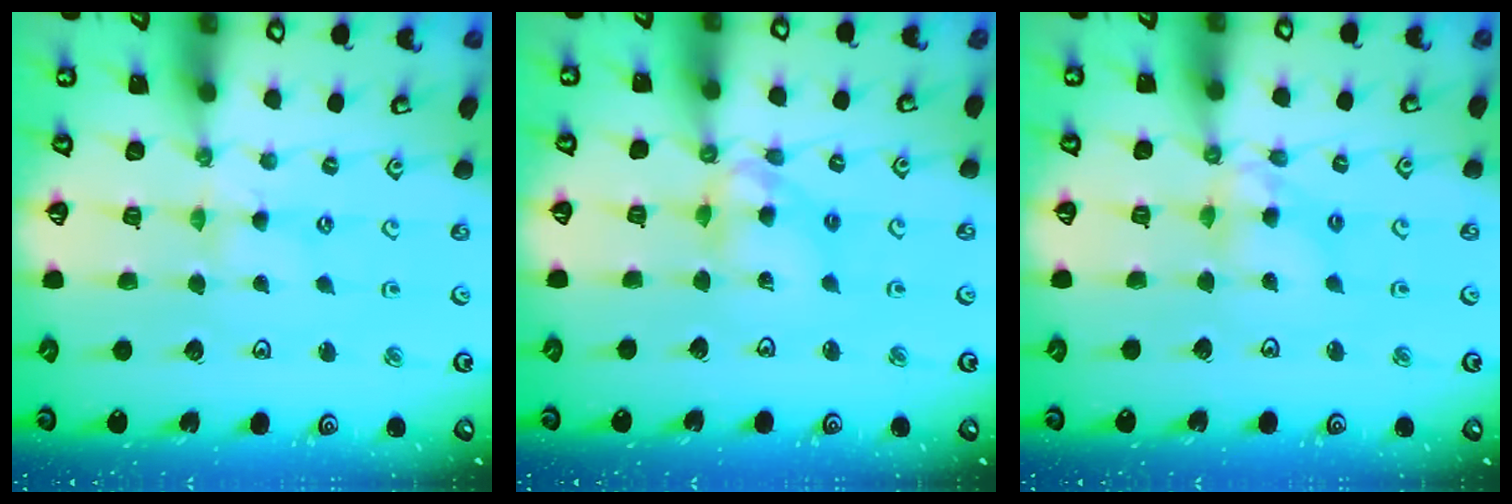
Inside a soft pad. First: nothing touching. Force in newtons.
{"total": 10.2, "press": 10.2, "slide": 1.0}
{"total": 7.8, "press": 7.7, "slide": 0.7}